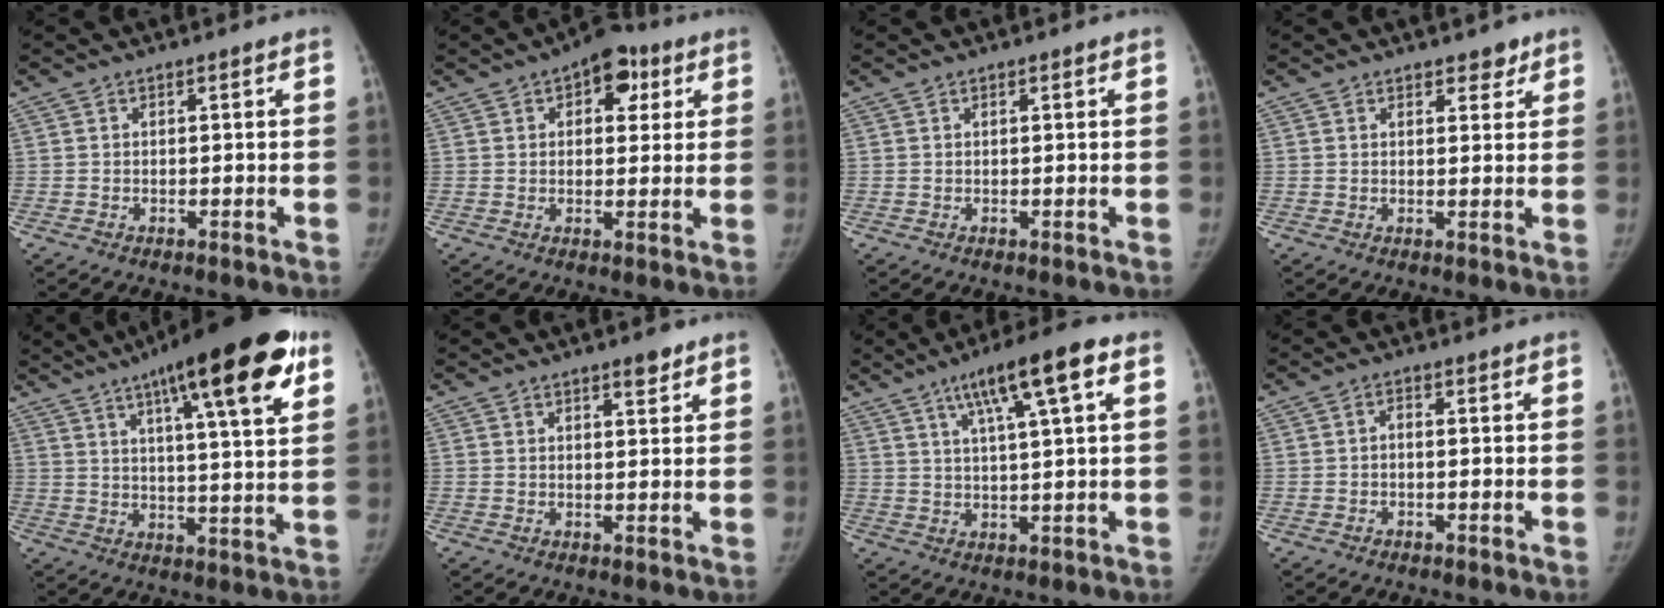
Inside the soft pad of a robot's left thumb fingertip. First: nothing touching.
{"total": 8.9, "force": [3.9, 5.4, 5.9], "torque": [-0.036, -0.001, 0.045]}
{"total": 0.0}
{"total": 2.7, "force": [2.0, 1.6, 0.9], "torque": [0.010, -0.012, 0.027]}
{"total": 21.8, "force": [11.4, 4.6, 18.0], "torque": [-0.253, -0.016, 0.165]}
{"total": 2.9, "force": [2.0, 1.1, 1.7], "torque": [-0.013, -0.012, 0.029]}
{"total": 11.4, "force": [5.2, 1.4, 10.0], "torque": [-0.166, 0.002, 0.081]}
{"total": 1.2, "force": [-0.3, 0.7, 0.9], "torque": [-0.010, 0.006, -0.009]}